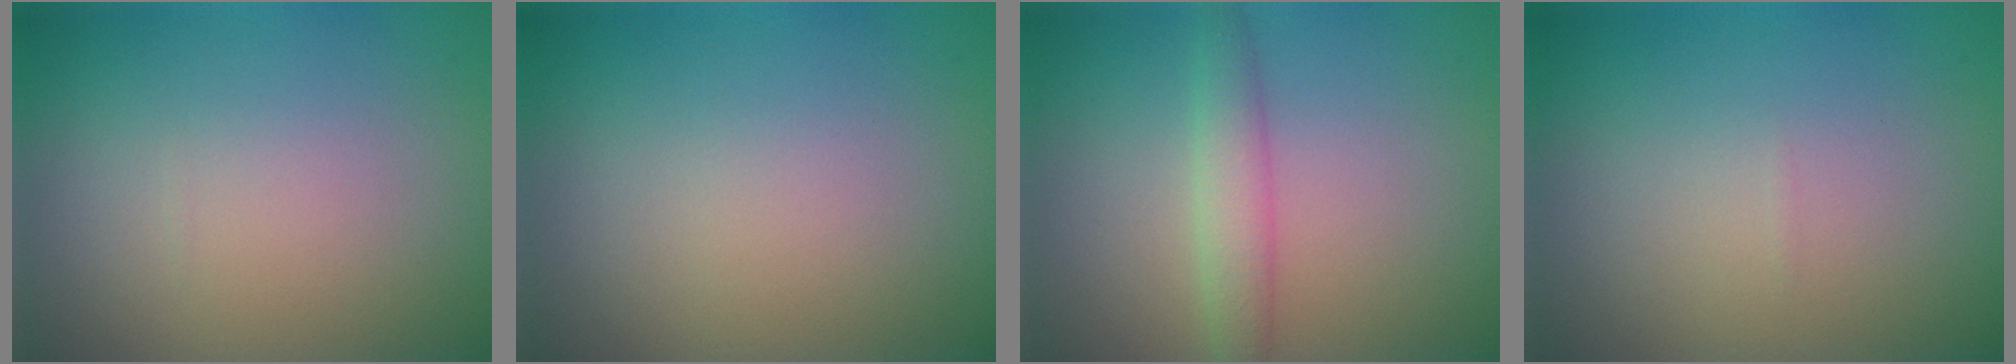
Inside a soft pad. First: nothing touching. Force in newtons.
{"total": 0.0}
{"total": 2.8, "press": 2.8, "slide": 0.1}
{"total": 0.0}